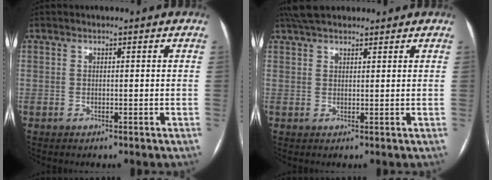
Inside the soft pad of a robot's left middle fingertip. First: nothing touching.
{"total": 6.4, "force": [5.4, 2.0, 2.8], "torque": [-0.049, 0.037, 0.097]}